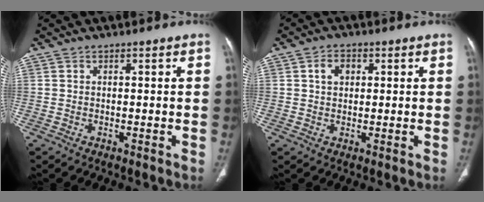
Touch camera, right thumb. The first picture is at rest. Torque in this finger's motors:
{"motor_torque": [0.01, 0.16, 0.21, -0.07, -0.01]}